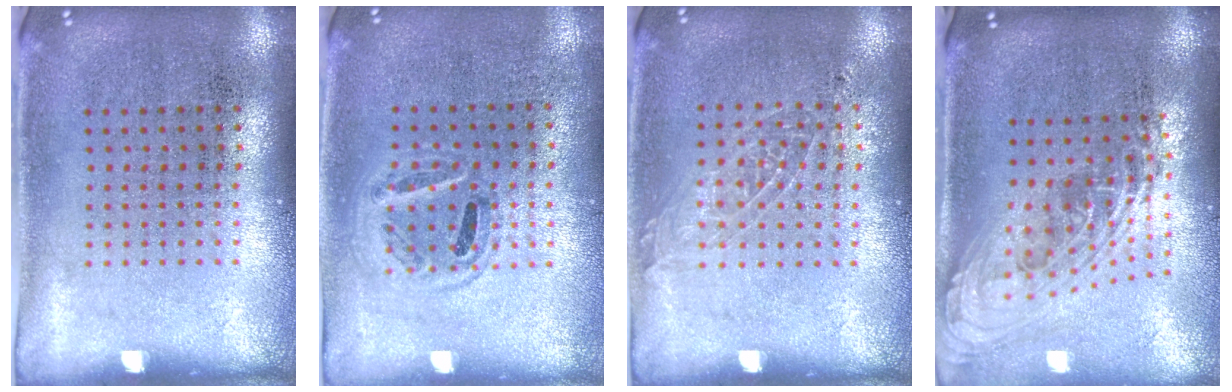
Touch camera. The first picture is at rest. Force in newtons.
{"total": 0.9, "press": 0.9, "slide": 0.3}
{"total": 1.0, "press": 1.0, "slide": 0.3}
{"total": 2.2, "press": 1.6, "slide": 1.5}